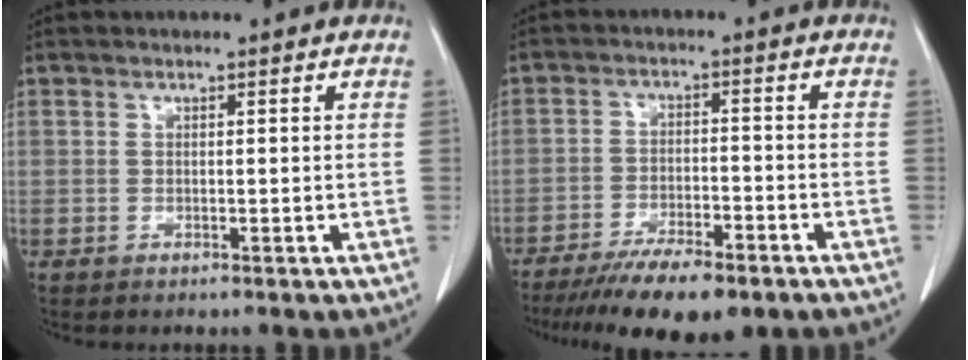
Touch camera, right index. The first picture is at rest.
{"total": 11.6, "force": [-8.5, 2.9, 7.3], "torque": [-0.111, -0.019, -0.134]}